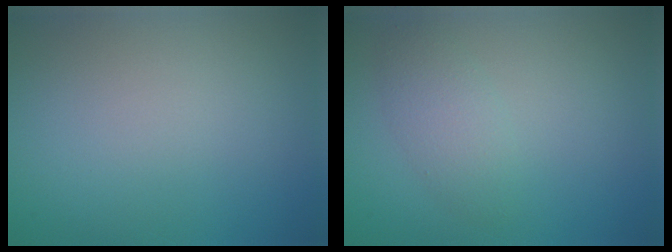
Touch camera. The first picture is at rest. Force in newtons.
{"total": 2.3, "press": 2.3, "slide": 0.1}